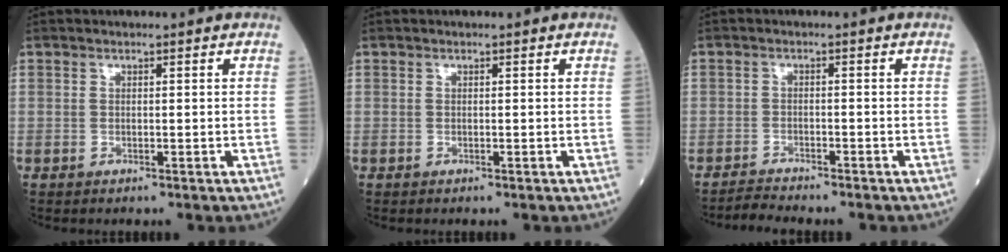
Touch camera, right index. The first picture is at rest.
{"total": 0.0}
{"total": 2.5, "force": [-2.5, -0.3, 0.1], "torque": [-0.007, -0.012, -0.044]}